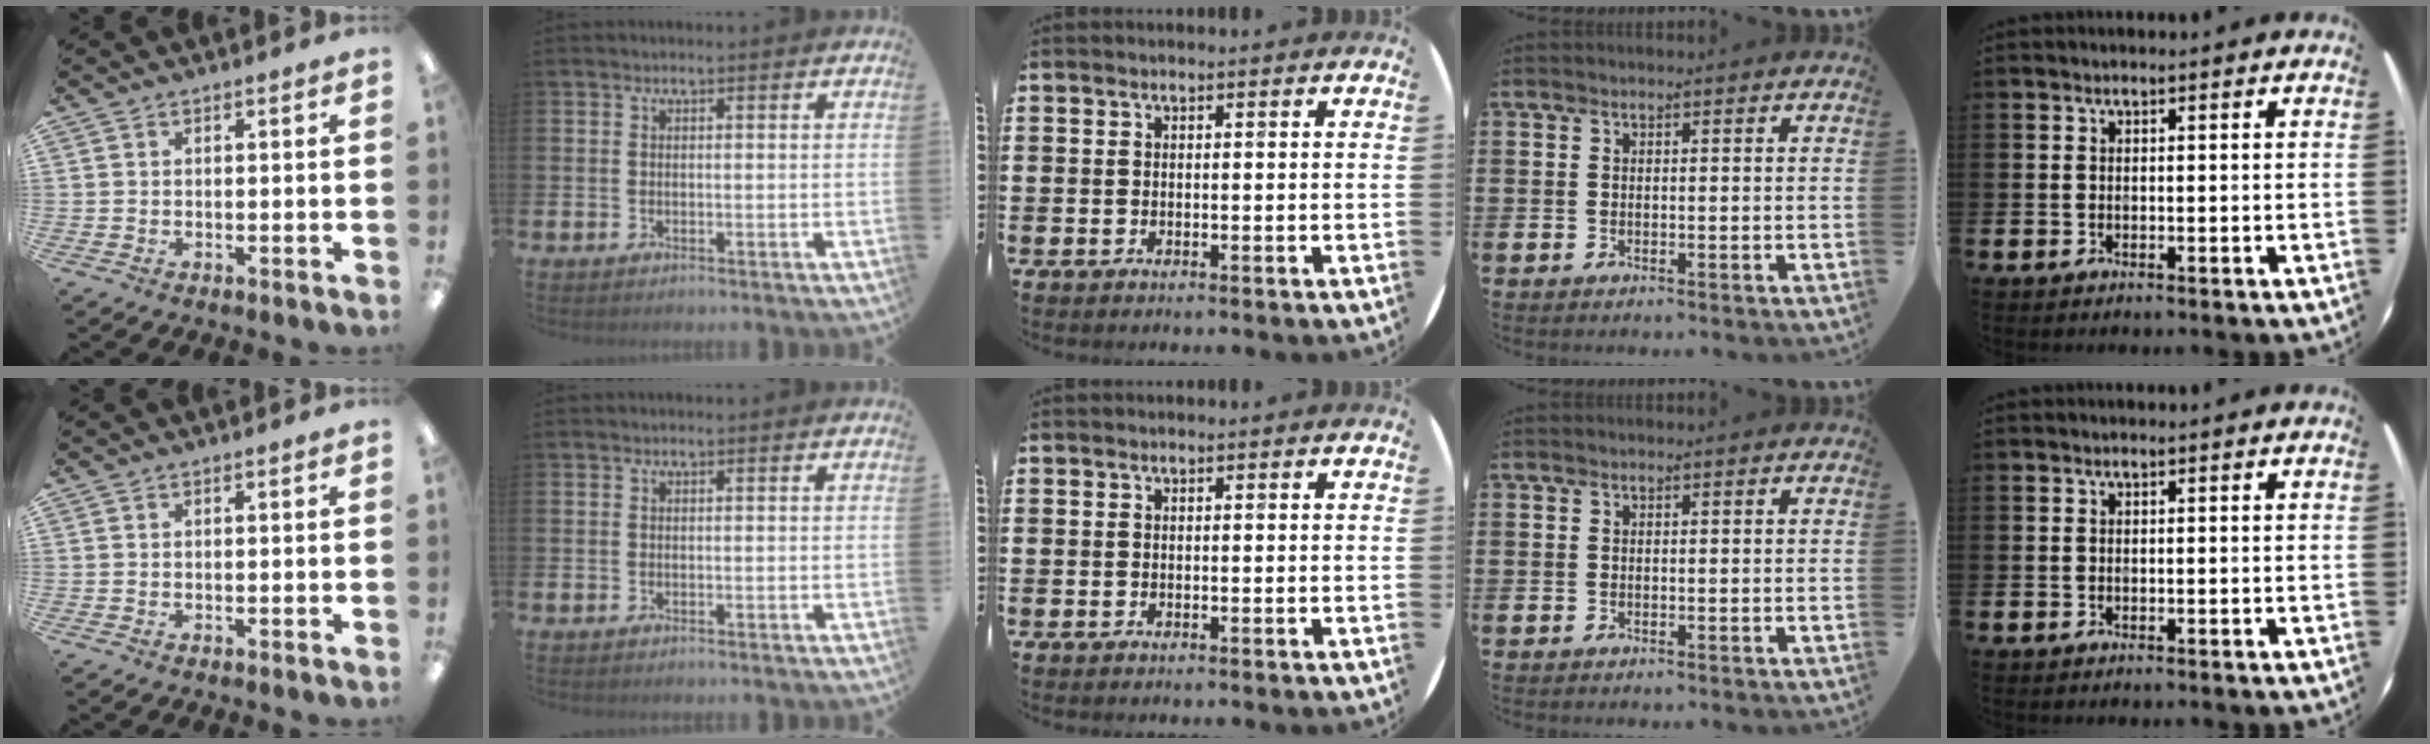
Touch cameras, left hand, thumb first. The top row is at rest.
{}